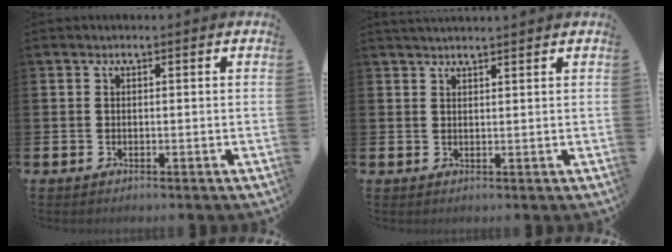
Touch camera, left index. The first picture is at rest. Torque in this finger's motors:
{"motor_torque": [0.64, -0.96, 0.08, 0.01]}